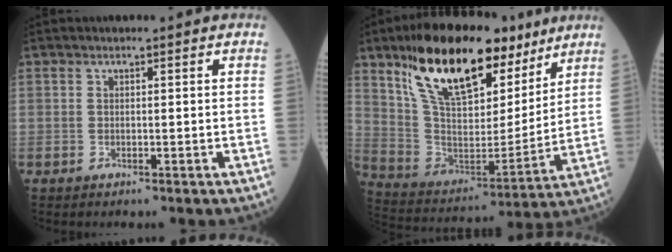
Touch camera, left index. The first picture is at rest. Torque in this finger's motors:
{"motor_torque": [1.63, -0.51, 1.05, 0.21]}